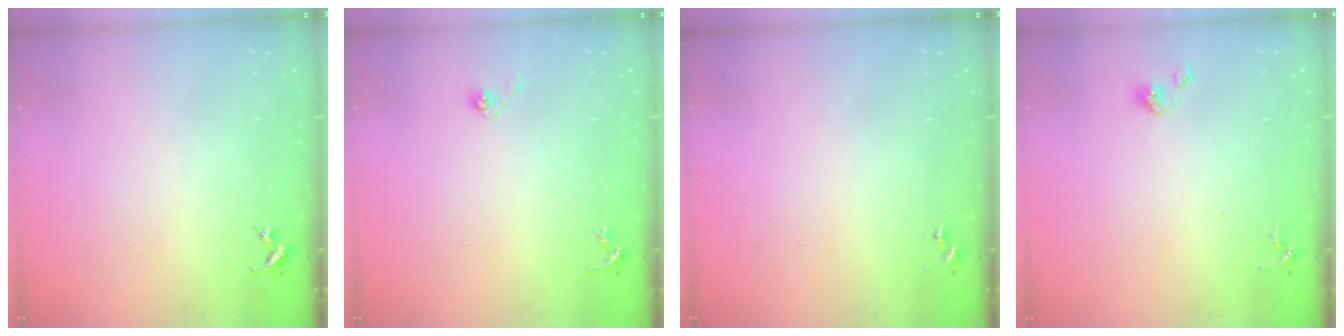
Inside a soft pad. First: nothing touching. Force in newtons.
{"total": 3.7, "press": 3.2, "slide": 1.9}
{"total": 0.0}
{"total": 5.5, "press": 5.4, "slide": 0.9}